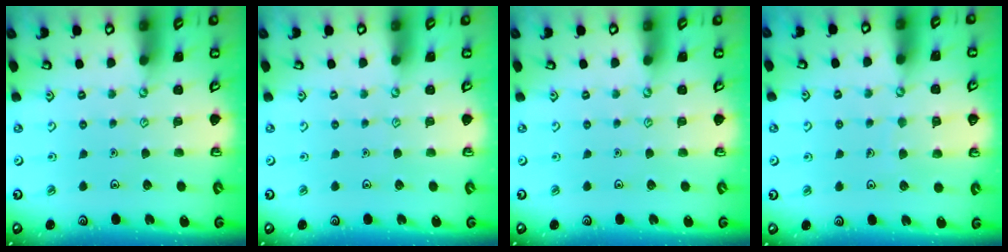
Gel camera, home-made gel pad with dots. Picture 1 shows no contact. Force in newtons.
{"total": 0.0}
{"total": 0.0}
{"total": 6.4, "press": 6.3, "slide": 0.6}